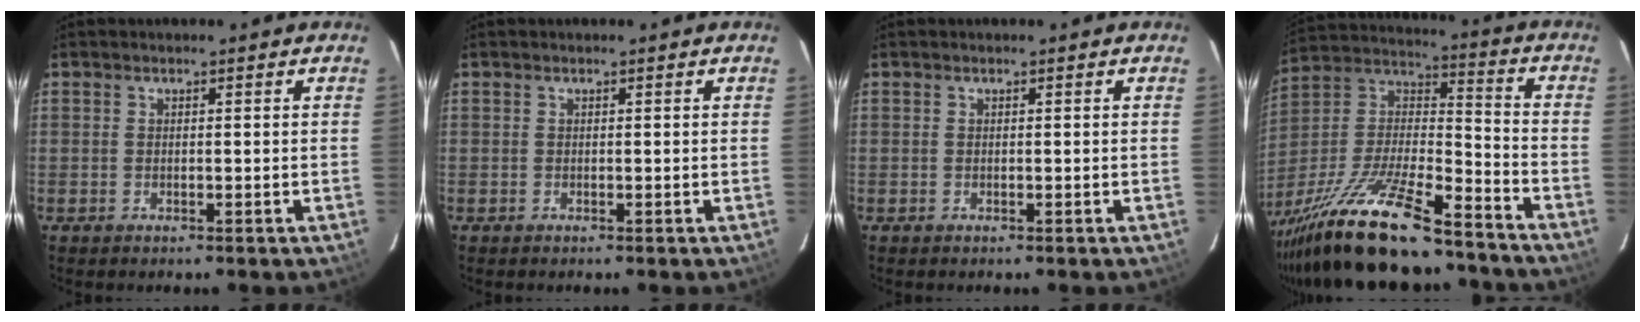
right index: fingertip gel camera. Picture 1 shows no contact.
{"total": 0.0}
{"total": 0.0}
{"total": 25.4, "force": [-19.6, 5.2, 15.3], "torque": [-0.303, -0.032, -0.329]}